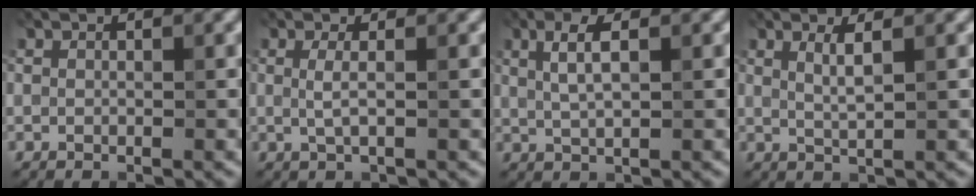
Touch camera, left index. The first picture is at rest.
{"total": 1.5, "force": [0.1, 0.2, 1.4], "torque": [-0.029, 0.001, -0.001]}
{"total": 2.9, "force": [1.0, 0.8, 2.6], "torque": [-0.051, 0.009, 0.021]}
{"total": 2.0, "force": [0.8, 0.3, 1.8], "torque": [-0.029, 0.001, 0.011]}